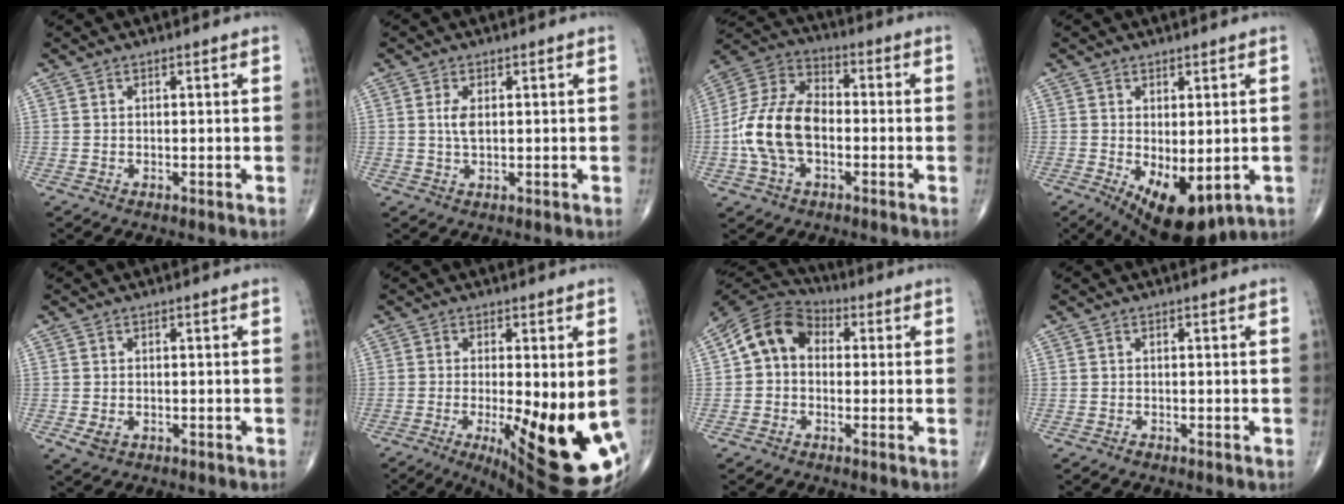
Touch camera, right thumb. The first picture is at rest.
{"total": 2.8, "force": [0.5, 1.3, 2.4], "torque": [-0.051, -0.001, 0.010]}
{"total": 14.8, "force": [-2.5, 9.4, 11.1], "torque": [-0.217, 0.036, -0.052]}
{"total": 11.4, "force": [-3.4, 5.5, 9.4], "torque": [-0.132, -0.018, -0.033]}
{"total": 2.4, "force": [-0.7, 1.8, 1.5], "torque": [-0.027, 0.000, -0.004]}
{"total": 20.1, "force": [-5.6, 5.8, 18.4], "torque": [-0.213, -0.032, -0.062]}
{"total": 9.8, "force": [0.8, 7.6, 6.0], "torque": [-0.095, 0.032, -0.005]}
{"total": 0.6, "force": [-0.4, 0.3, 0.2], "torque": [-0.002, 0.000, -0.010]}